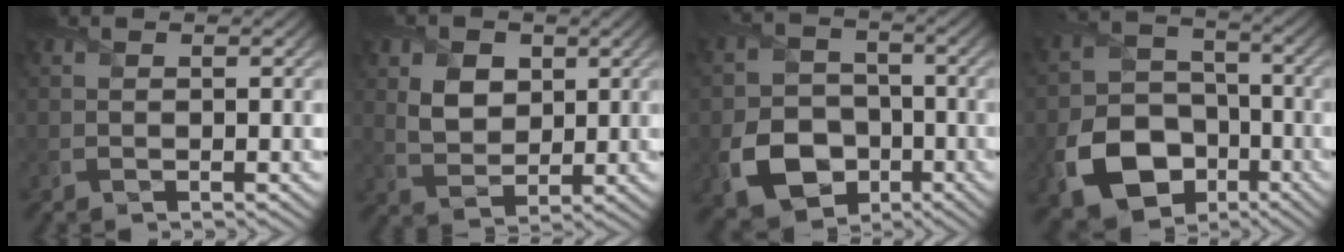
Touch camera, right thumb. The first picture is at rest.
{"total": 5.2, "force": [1.8, 3.8, 2.9], "torque": [-0.071, -0.004, 0.031]}
{"total": 9.4, "force": [-3.6, 7.2, 4.8], "torque": [-0.108, -0.024, -0.074]}
{"total": 12.3, "force": [-5.4, 9.0, 6.4], "torque": [-0.146, -0.037, -0.104]}